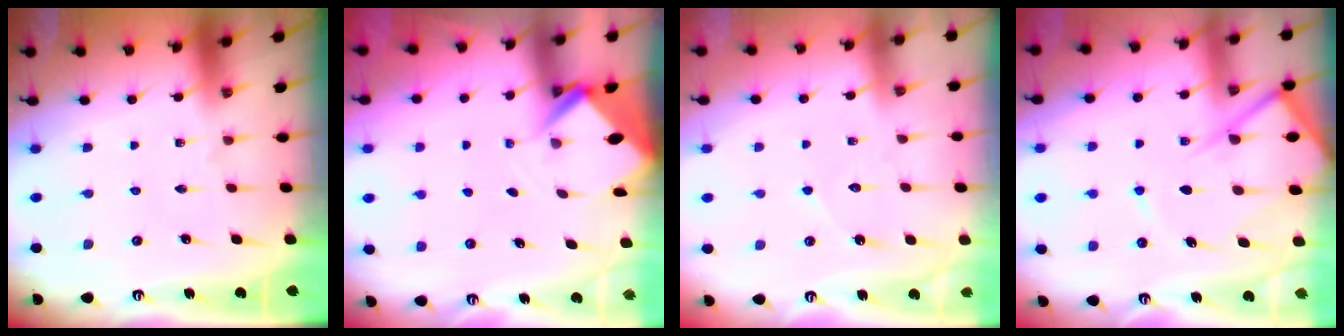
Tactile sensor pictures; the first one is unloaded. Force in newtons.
{"total": 2.6, "press": 2.6, "slide": 0.1}
{"total": 4.9, "press": 4.9, "slide": 0.4}
{"total": 10.3, "press": 10.2, "slide": 1.2}